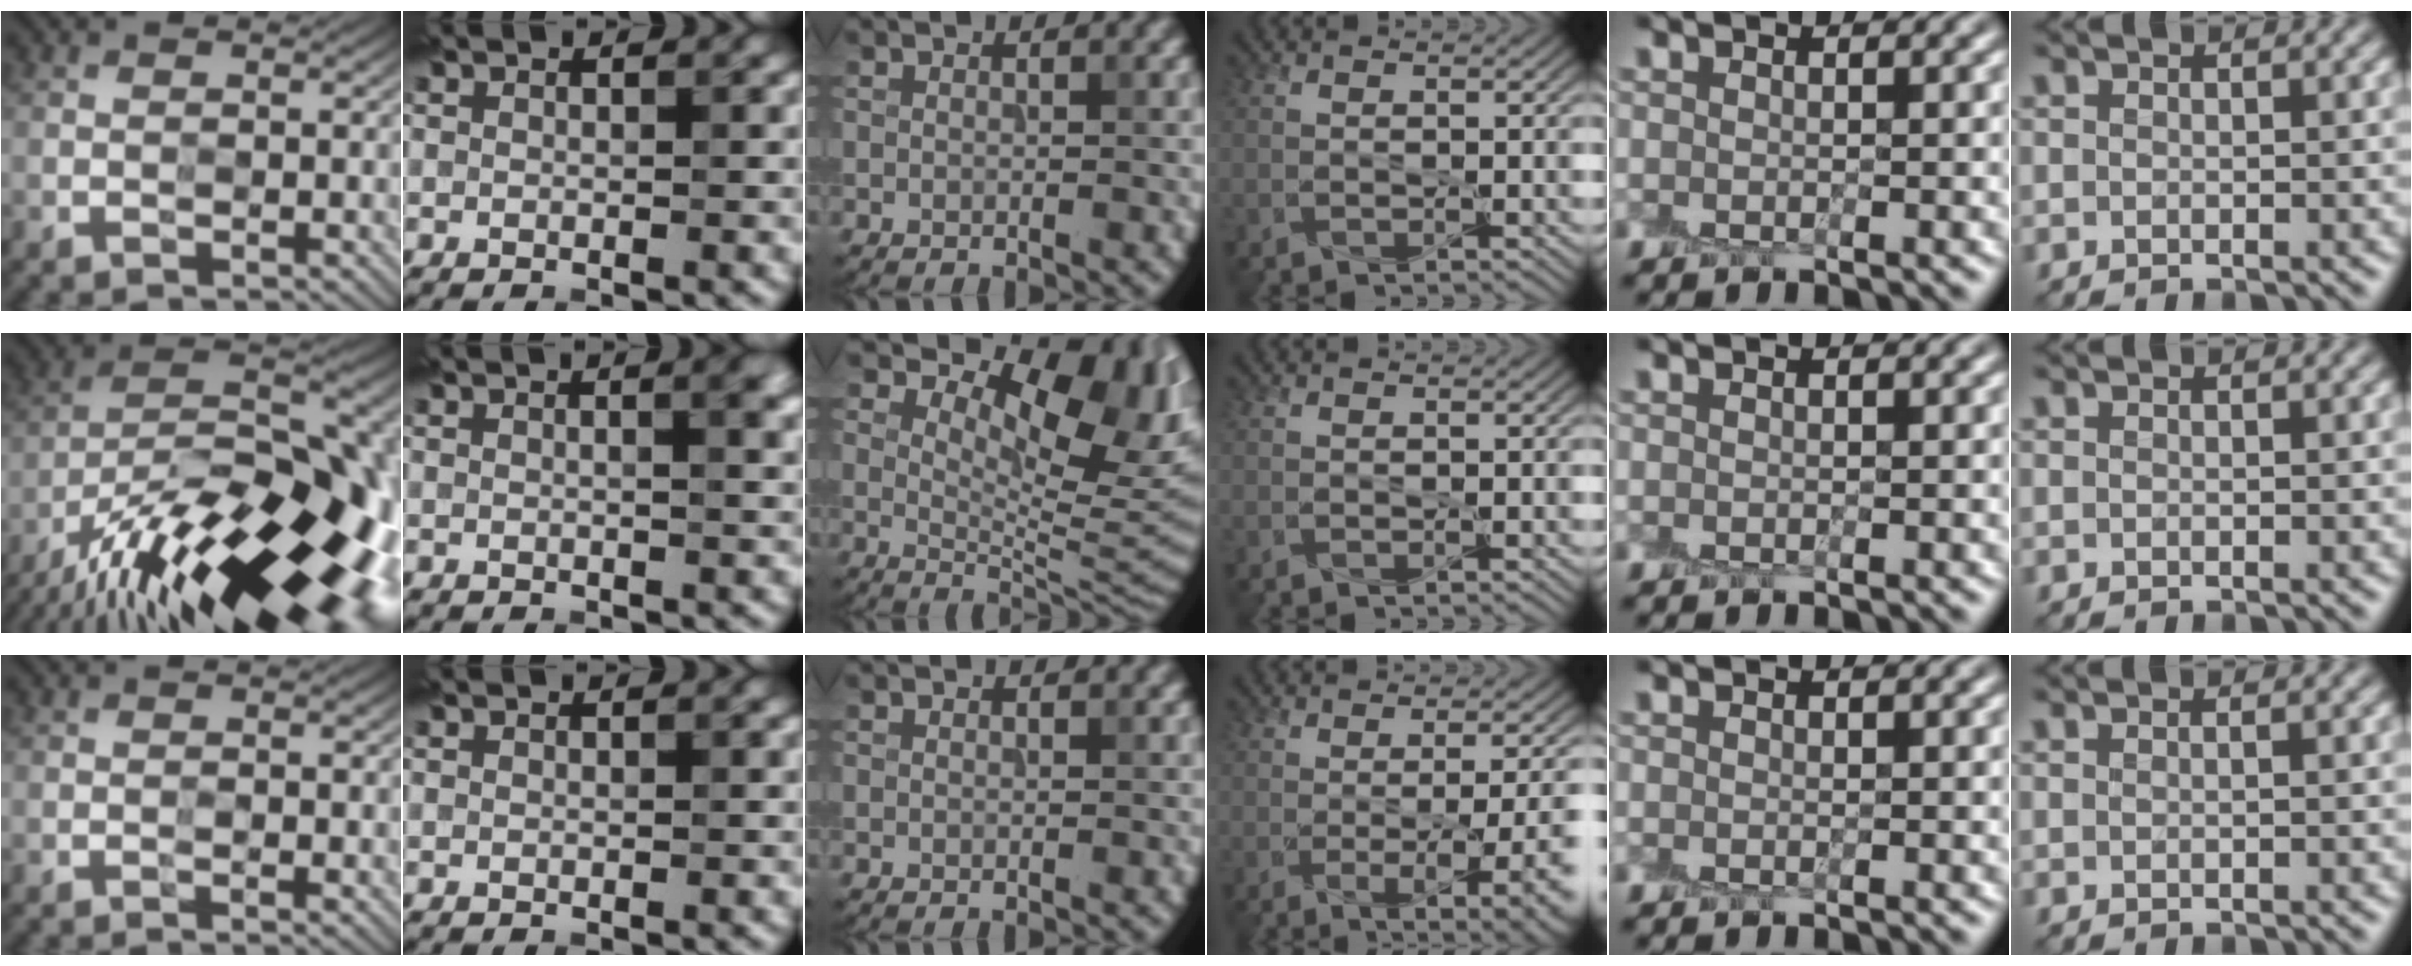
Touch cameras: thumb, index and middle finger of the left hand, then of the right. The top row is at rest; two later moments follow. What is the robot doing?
{"motion": "peel", "object": "cling film"}